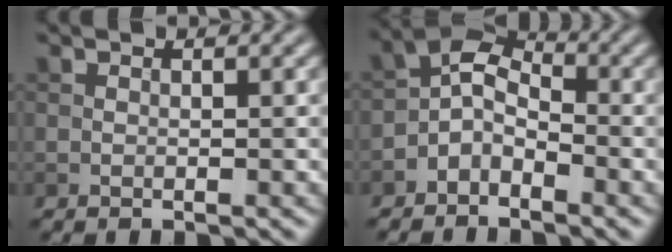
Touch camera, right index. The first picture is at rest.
{"total": 3.6, "force": [-2.0, 2.1, 2.2], "torque": [-0.038, 0.012, -0.048]}